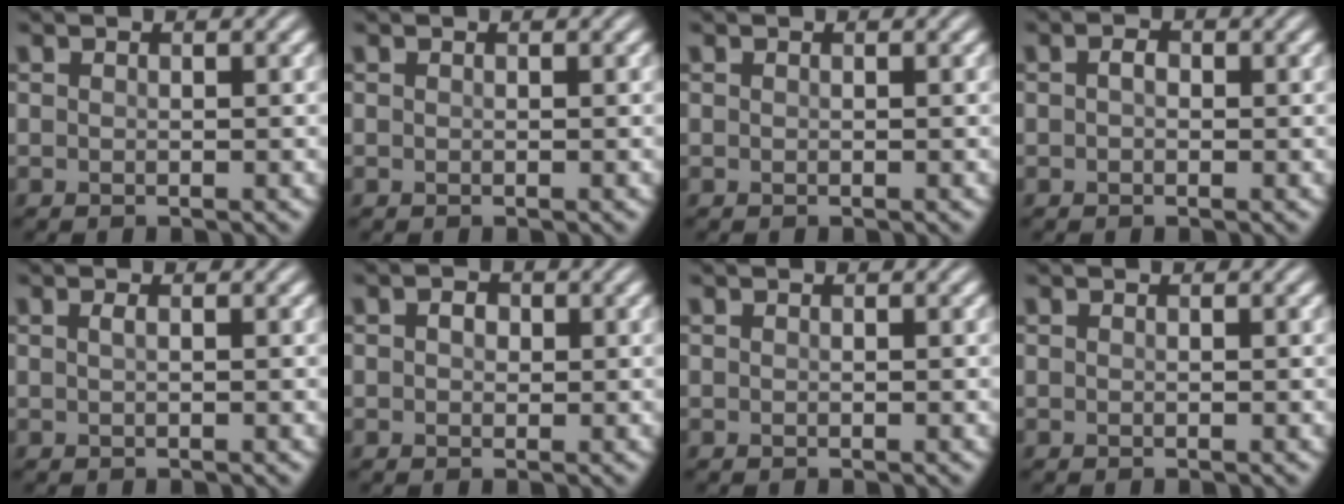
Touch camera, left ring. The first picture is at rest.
{"total": 0.0}
{"total": 0.0}
{"total": 1.2, "force": [0.2, 0.8, 0.9], "torque": [-0.012, -0.002, -0.002]}
{"total": 0.6, "force": [0.2, 0.2, 0.6], "torque": [-0.012, 0.006, 0.002]}
{"total": 1.4, "force": [0.4, 1.1, 0.8], "torque": [-0.011, 0.002, -0.002]}
{"total": 0.0}
{"total": 0.0}